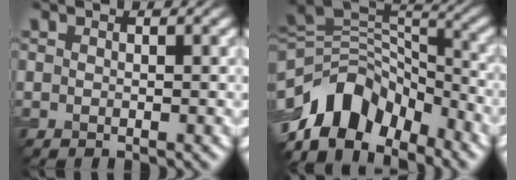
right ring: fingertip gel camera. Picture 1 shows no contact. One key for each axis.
{"total": 9.8, "fx": -5.8, "fy": 5.9, "fz": 5.3, "tx": -0.084, "ty": 0.007, "tz": -0.113}